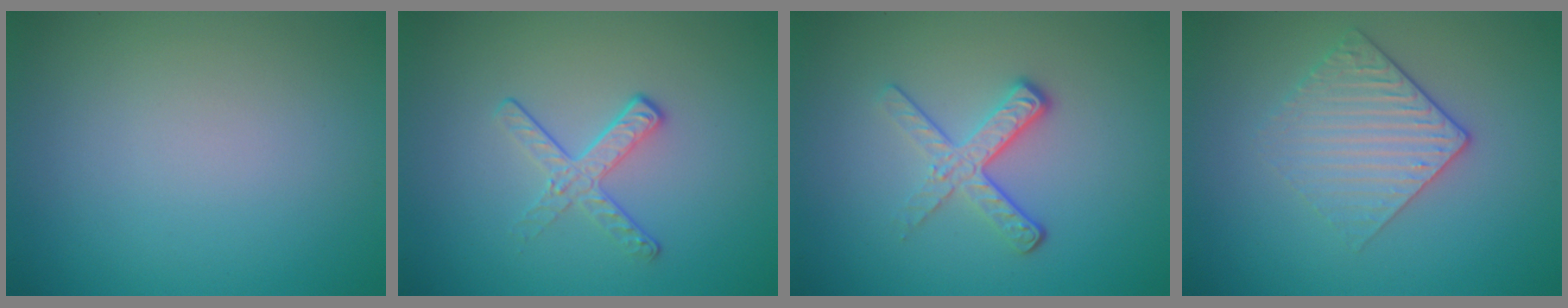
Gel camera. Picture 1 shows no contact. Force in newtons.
{"total": 2.1, "press": 1.4, "slide": 1.6}
{"total": 3.5, "press": 2.3, "slide": 2.7}
{"total": 3.0, "press": 2.6, "slide": 1.6}